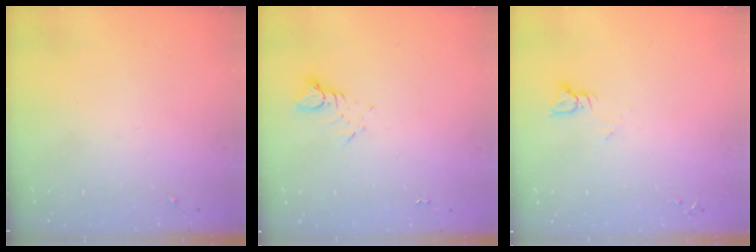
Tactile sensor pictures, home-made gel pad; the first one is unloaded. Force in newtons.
{"total": 3.1, "press": 3.1, "slide": 0.3}
{"total": 3.6, "press": 3.6, "slide": 0.4}